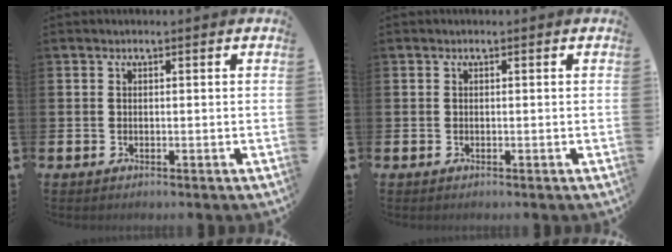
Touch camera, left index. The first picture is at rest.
{"total": 0.0}